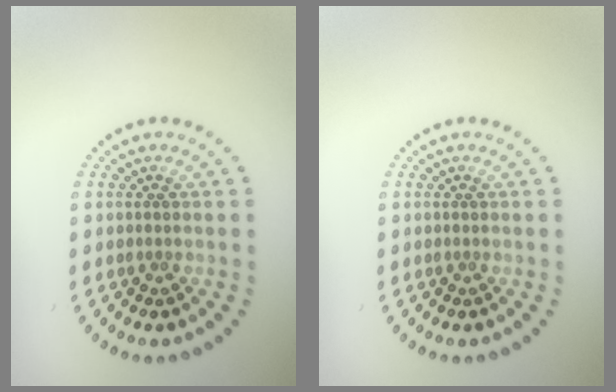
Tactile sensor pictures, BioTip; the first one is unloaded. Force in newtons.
{"total": 0.0}